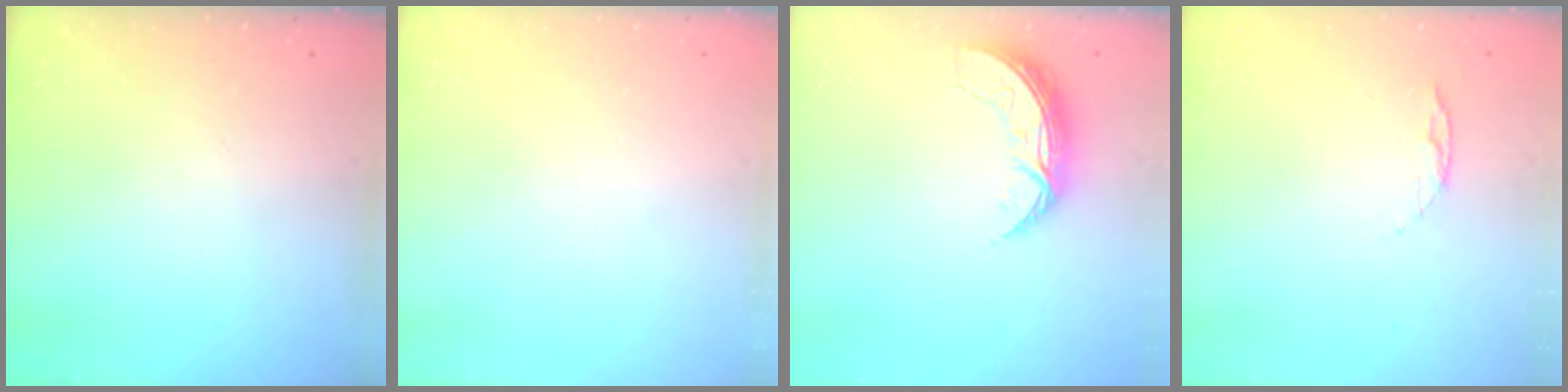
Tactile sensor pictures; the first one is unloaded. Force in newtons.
{"total": 0.0}
{"total": 7.3, "press": 7.3, "slide": 0.6}
{"total": 4.9, "press": 4.8, "slide": 0.5}